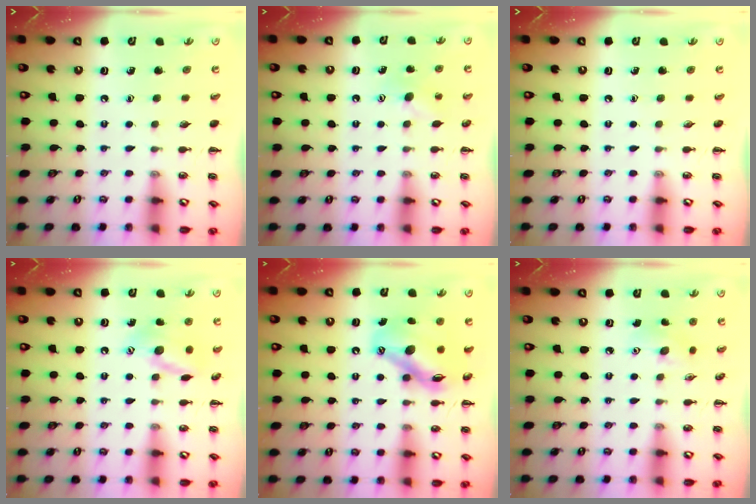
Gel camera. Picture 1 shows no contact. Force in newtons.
{"total": 6.8, "press": 6.6, "slide": 1.4}
{"total": 0.0}
{"total": 11.6, "press": 11.6, "slide": 0.8}
{"total": 12.6, "press": 12.2, "slide": 3.3}
{"total": 4.9, "press": 4.8, "slide": 1.0}